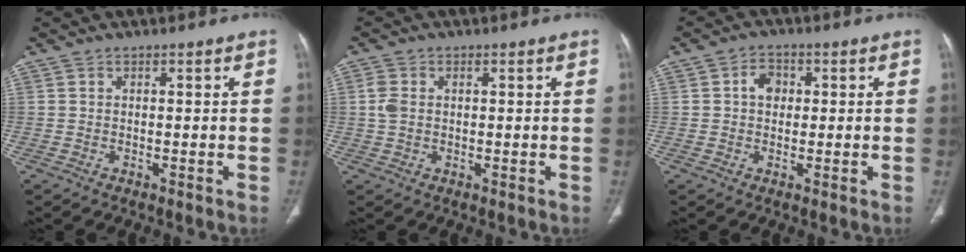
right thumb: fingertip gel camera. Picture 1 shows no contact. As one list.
[{"total": 2.8, "force": [0.3, 2.0, 2.0], "torque": [-0.054, 0.006, 0.004]}, {"total": 3.8, "force": [0.6, 3.0, 2.2], "torque": [-0.020, 0.008, 0.005]}]